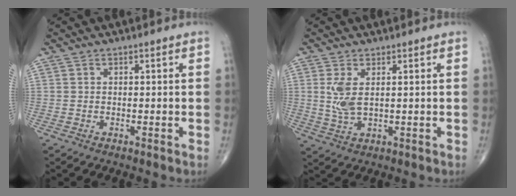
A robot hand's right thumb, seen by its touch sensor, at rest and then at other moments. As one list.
[{"total": 4.8, "force": [1.1, 2.1, 4.2], "torque": [-0.095, -0.009, 0.029]}]